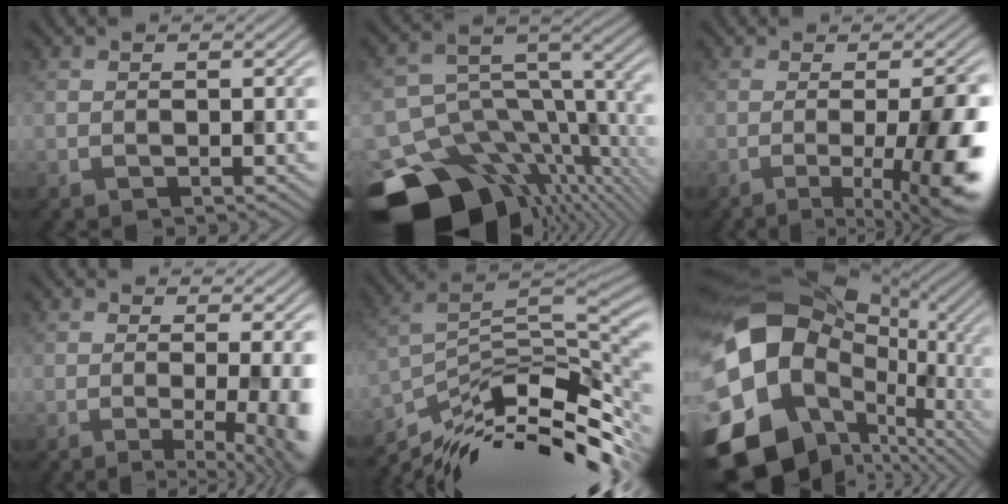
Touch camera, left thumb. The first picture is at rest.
{"total": 17.5, "force": [-9.6, 10.3, 10.4], "torque": [-0.216, -0.030, -0.134]}
{"total": 11.9, "force": [-3.3, 2.7, 11.1], "torque": [-0.135, 0.003, -0.043]}
{"total": 7.4, "force": [-0.8, 1.8, 7.1], "torque": [-0.087, -0.013, -0.004]}
{"total": 13.8, "force": [-9.3, 4.1, 9.4], "torque": [-0.190, -0.002, -0.157]}
{"total": 22.2, "force": [-5.2, 16.8, 13.6], "torque": [-0.282, -0.025, -0.063]}